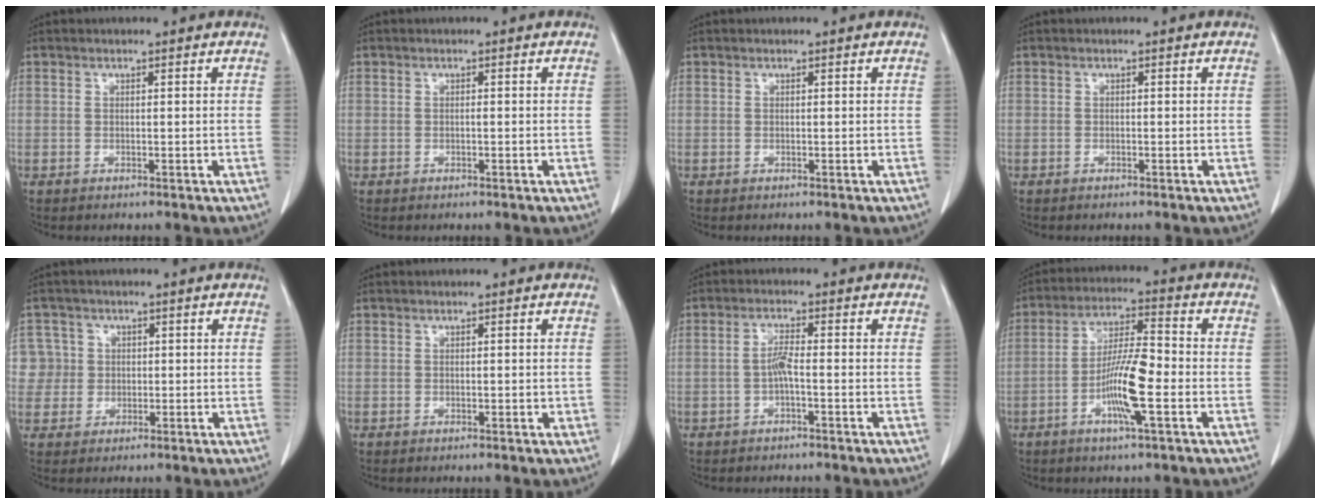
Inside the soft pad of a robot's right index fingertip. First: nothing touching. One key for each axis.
{"total": 0.0}
{"total": 0.0}
{"total": 0.0}
{"total": 5.5, "fx": 0.8, "fy": 5.4, "fz": -0.2, "tx": 0.013, "ty": 0.021, "tz": 0.018}
{"total": 0.8, "fx": 0.0, "fy": 0.5, "fz": 0.6, "tx": -0.007, "ty": 0.000, "tz": 0.002}
{"total": 2.6, "fx": -0.7, "fy": 0.2, "fz": 2.5, "tx": -0.050, "ty": 0.002, "tz": -0.016}
{"total": 9.8, "fx": -3.0, "fy": 0.9, "fz": 9.2, "tx": -0.176, "ty": -0.001, "tz": -0.061}